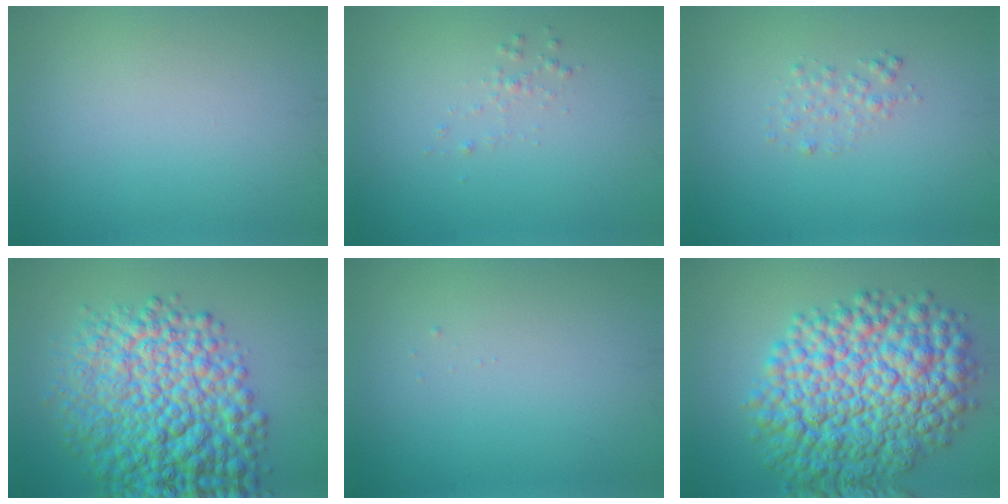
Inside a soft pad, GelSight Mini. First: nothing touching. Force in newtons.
{"total": 0.7, "press": 0.7, "slide": 0.1}
{"total": 1.2, "press": 1.2, "slide": 0.0}
{"total": 12.2, "press": 12.2, "slide": 0.3}
{"total": 0.0}
{"total": 12.8, "press": 12.8, "slide": 0.2}